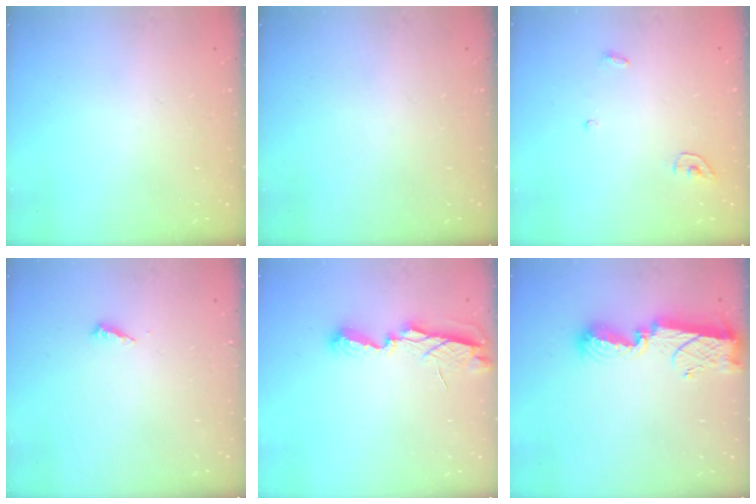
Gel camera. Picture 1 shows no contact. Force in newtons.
{"total": 0.0}
{"total": 3.4, "press": 3.4, "slide": 0.3}
{"total": 3.1, "press": 3.1, "slide": 0.2}
{"total": 6.6, "press": 6.6, "slide": 0.2}
{"total": 11.4, "press": 11.4, "slide": 0.8}